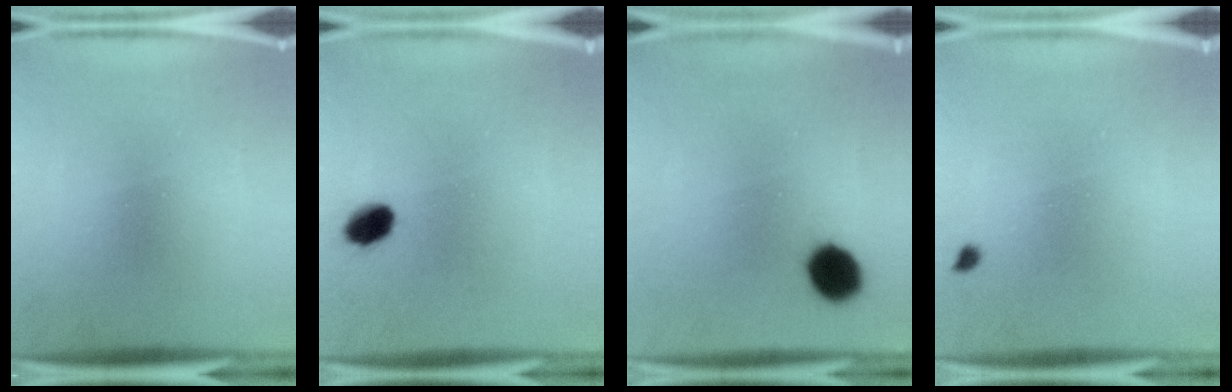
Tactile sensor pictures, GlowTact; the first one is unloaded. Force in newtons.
{"total": 4.9}
{"total": 7.6}
{"total": 0.7}